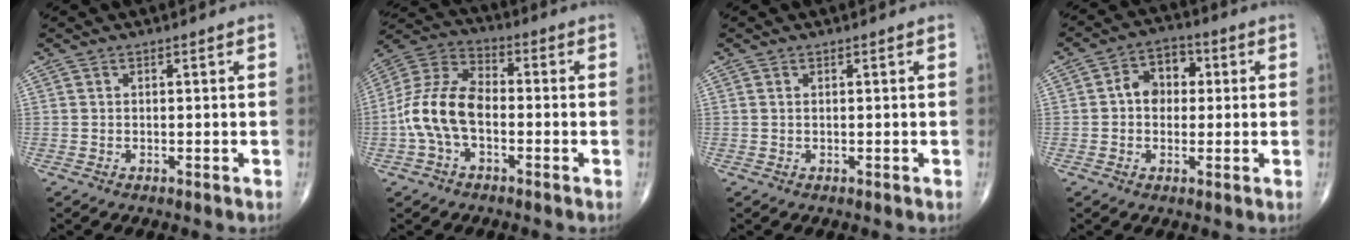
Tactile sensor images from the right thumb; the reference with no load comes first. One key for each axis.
{"total": 12.4, "fx": -2.5, "fy": 7.4, "fz": 9.7, "tx": -0.194, "ty": 0.039, "tz": -0.056}
{"total": 0.0}
{"total": 7.3, "fx": 0.7, "fy": 5.5, "fz": 4.7, "tx": -0.052, "ty": 0.018, "tz": 0.002}